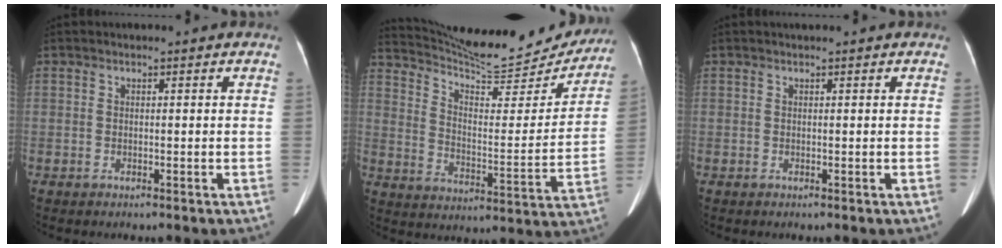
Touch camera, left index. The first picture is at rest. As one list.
[{"total": 21.3, "force": [20.4, 2.9, 5.6], "torque": [-0.092, -0.044, 0.285]}, {"total": 0.8, "force": [0.7, 0.0, 0.4], "torque": [-0.007, 0.013, 0.013]}]